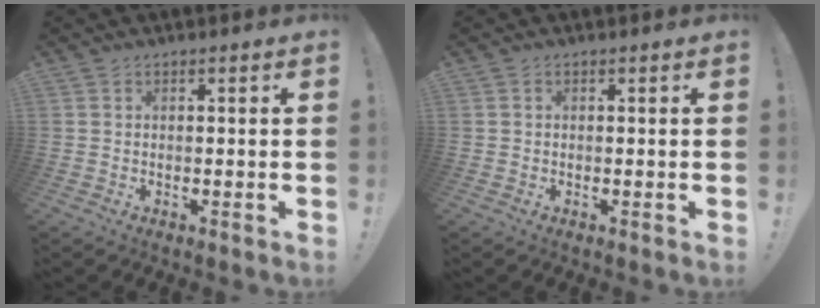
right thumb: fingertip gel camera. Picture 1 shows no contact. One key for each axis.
{"total": 0.0}